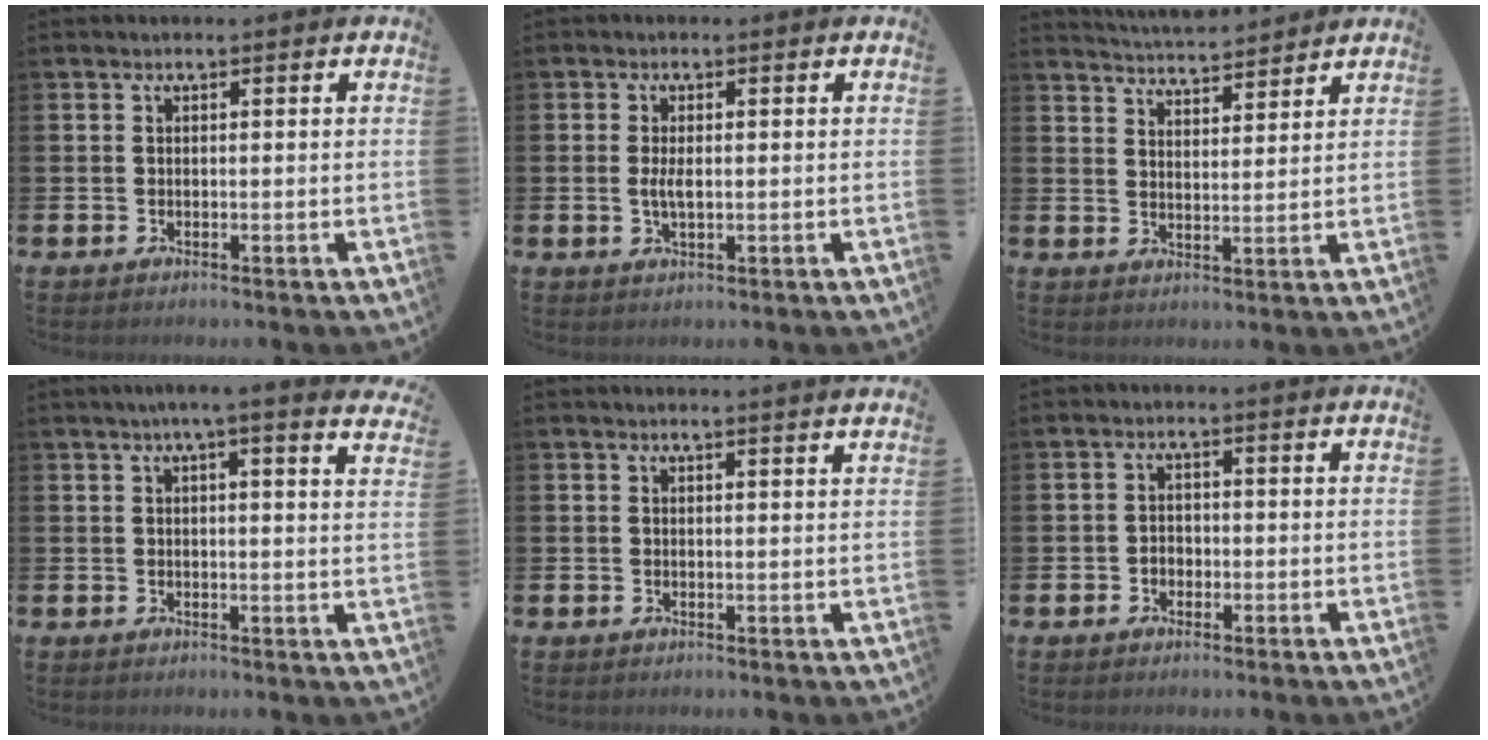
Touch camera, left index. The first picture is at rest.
{"total": 2.3, "force": [0.0, 0.9, 2.1], "torque": [-0.039, 0.002, -0.002]}
{"total": 4.8, "force": [4.8, 0.2, -0.1], "torque": [-0.013, -0.030, 0.086]}
{"total": 3.8, "force": [3.3, -0.4, 1.7], "torque": [-0.031, -0.015, 0.056]}
{"total": 1.2, "force": [1.1, -0.4, 0.1], "torque": [0.003, -0.006, 0.020]}
{"total": 1.7, "force": [-0.6, 1.4, 0.6], "torque": [-0.012, 0.004, -0.015]}